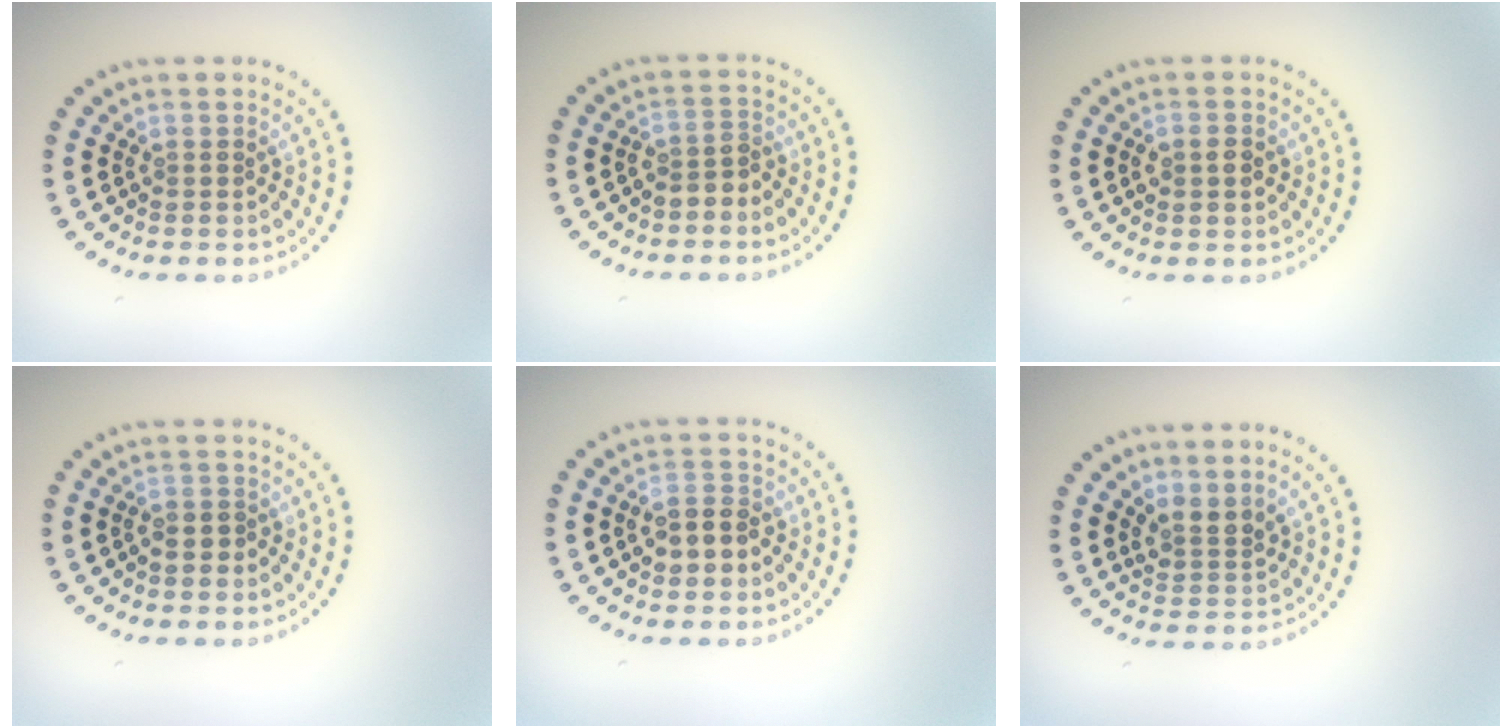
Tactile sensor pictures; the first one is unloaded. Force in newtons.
{"total": 1.9, "press": 1.4, "slide": 1.2}
{"total": 1.5, "press": 1.5, "slide": 0.1}
{"total": 1.1, "press": 0.9, "slide": 0.6}
{"total": 2.9, "press": 2.9, "slide": 0.7}
{"total": 2.3, "press": 1.7, "slide": 1.6}